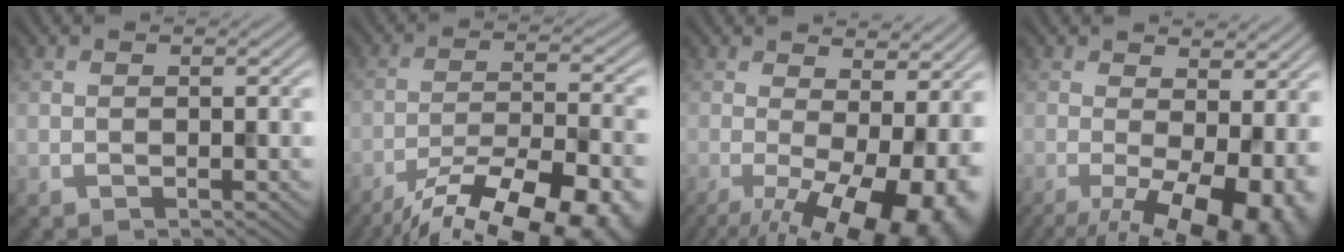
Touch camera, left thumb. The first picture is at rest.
{"total": 17.4, "force": [-13.0, 5.0, 10.5], "torque": [-0.156, -0.030, -0.187]}
{"total": 15.5, "force": [-3.6, 6.5, 13.6], "torque": [-0.191, -0.025, -0.030]}
{"total": 14.5, "force": [-4.1, 6.5, 12.3], "torque": [-0.180, -0.024, -0.037]}